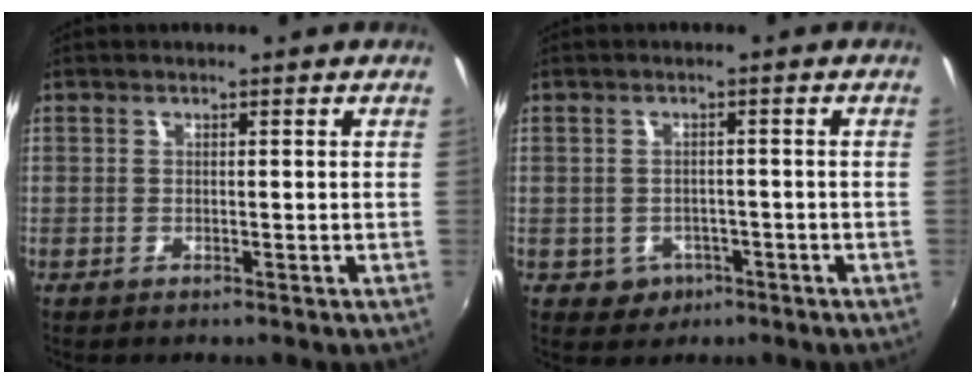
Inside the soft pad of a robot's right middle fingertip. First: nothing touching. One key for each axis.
{"total": 4.1, "fx": -1.7, "fy": 3.7, "fz": 0.9, "tx": -0.031, "ty": 0.002, "tz": -0.017}